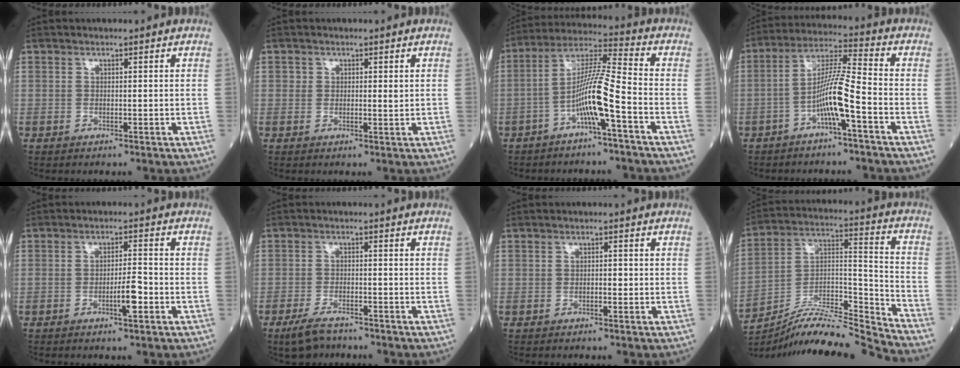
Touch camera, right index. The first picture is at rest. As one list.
[{"total": 1.3, "force": [0.3, 0.9, 1.0], "torque": [-0.010, 0.000, 0.002]}, {"total": 9.6, "force": [-3.9, -0.4, 8.8], "torque": [-0.171, 0.017, -0.076]}, {"total": 8.3, "force": [-3.5, -0.3, 7.5], "torque": [-0.145, 0.018, -0.068]}, {"total": 3.8, "force": [-1.6, 0.4, 3.5], "torque": [-0.057, 0.000, -0.027]}, {"total": 4.8, "force": [-3.8, 1.6, 2.5], "torque": [-0.058, -0.007, -0.065]}, {"total": 1.0, "force": [-0.4, 0.3, 0.8], "torque": [-0.012, 0.002, -0.007]}, {"total": 17.2, "force": [-16.5, -1.8, 4.5], "torque": [-0.079, 0.038, -0.286]}]